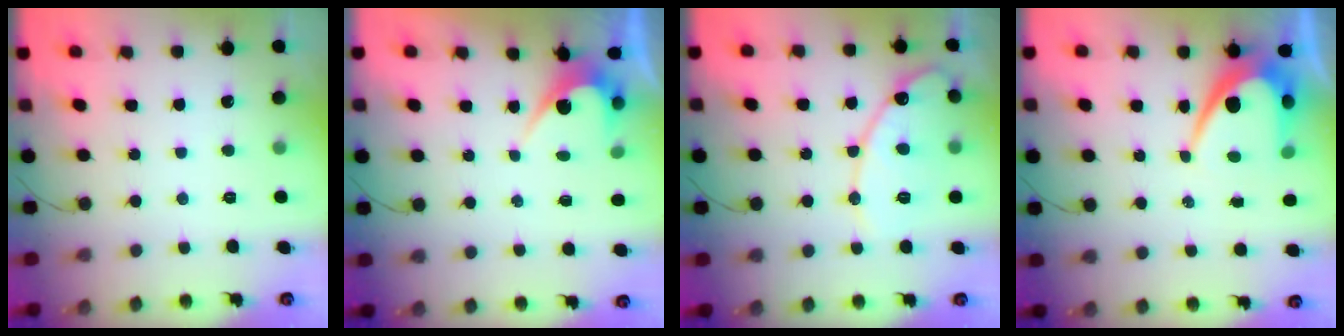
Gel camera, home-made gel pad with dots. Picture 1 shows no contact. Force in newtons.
{"total": 3.5, "press": 3.5, "slide": 0.2}
{"total": 13.9, "press": 13.9, "slide": 0.9}
{"total": 8.9, "press": 8.9, "slide": 0.6}